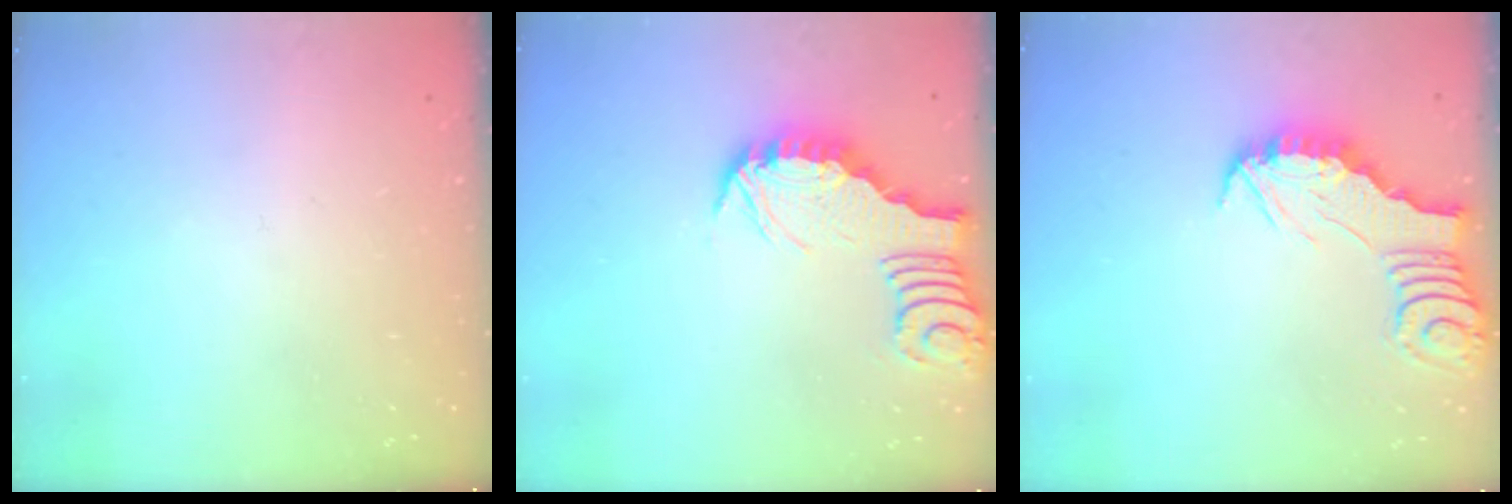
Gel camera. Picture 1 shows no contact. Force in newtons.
{"total": 2.6, "press": 2.6, "slide": 0.2}
{"total": 2.5, "press": 2.5, "slide": 0.2}